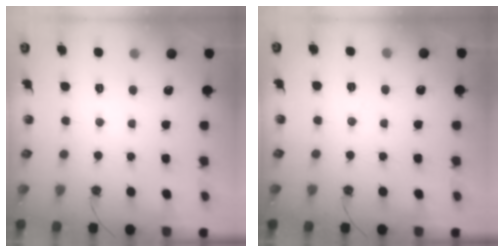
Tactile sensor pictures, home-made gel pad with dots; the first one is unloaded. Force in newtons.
{"total": 4.9, "press": 2.3, "slide": 4.3}